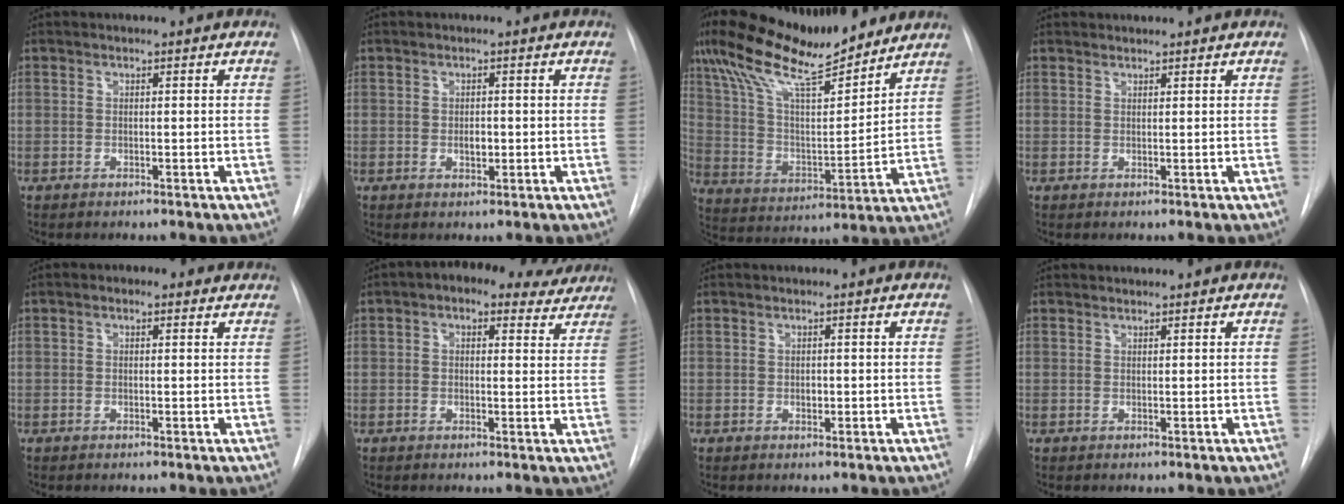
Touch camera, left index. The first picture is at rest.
{"total": 1.4, "force": [-0.1, 0.9, 1.1], "torque": [-0.019, -0.001, 0.000]}
{"total": 19.4, "force": [15.3, 3.6, 11.3], "torque": [-0.204, 0.020, 0.274]}
{"total": 1.1, "force": [1.1, 0.1, -0.1], "torque": [-0.005, 0.011, 0.024]}
{"total": 2.1, "force": [1.1, 1.3, 1.1], "torque": [-0.021, 0.014, 0.013]}
{"total": 10.3, "force": [7.8, 4.7, 4.8], "torque": [-0.046, 0.028, 0.089]}
{"total": 0.7, "force": [0.0, 0.5, 0.4], "torque": [-0.006, 0.000, 0.000]}
{"total": 0.8, "force": [0.8, 0.1, -0.1], "torque": [-0.005, 0.009, 0.018]}